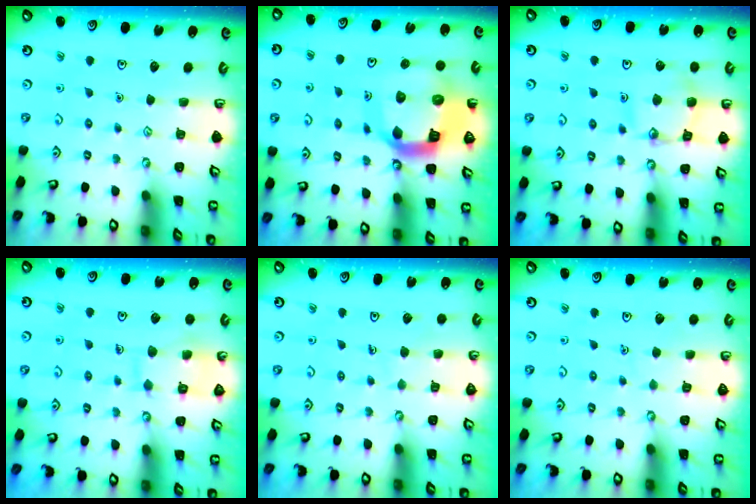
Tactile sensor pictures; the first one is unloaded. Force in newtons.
{"total": 14.7, "press": 14.6, "slide": 1.7}
{"total": 13.3, "press": 13.2, "slide": 1.2}
{"total": 8.8, "press": 8.8, "slide": 0.5}
{"total": 3.6, "press": 3.6, "slide": 0.2}
{"total": 2.8, "press": 2.8, "slide": 0.1}